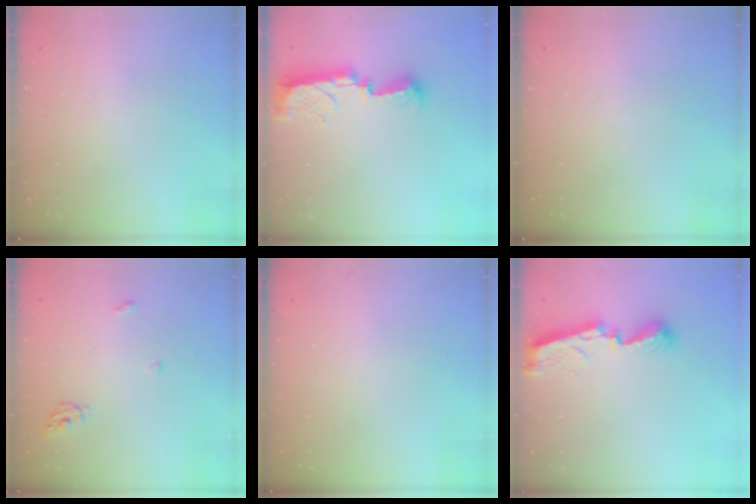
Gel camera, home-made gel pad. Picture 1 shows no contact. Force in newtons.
{"total": 9.4, "press": 9.4, "slide": 0.4}
{"total": 0.0}
{"total": 5.2, "press": 5.1, "slide": 0.3}
{"total": 0.0}
{"total": 9.2, "press": 9.2, "slide": 0.6}